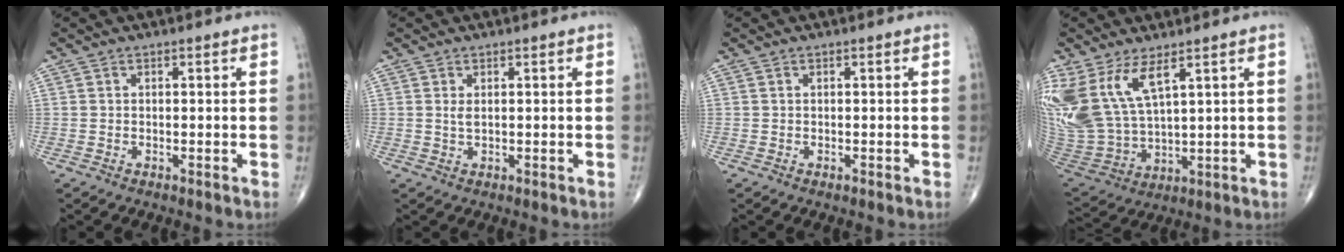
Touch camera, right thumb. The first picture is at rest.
{"total": 1.1, "force": [0.4, 0.4, 1.0], "torque": [-0.019, -0.001, 0.009]}
{"total": 0.0}
{"total": 13.8, "force": [7.0, 5.8, 10.4], "torque": [-0.226, -0.034, 0.162]}